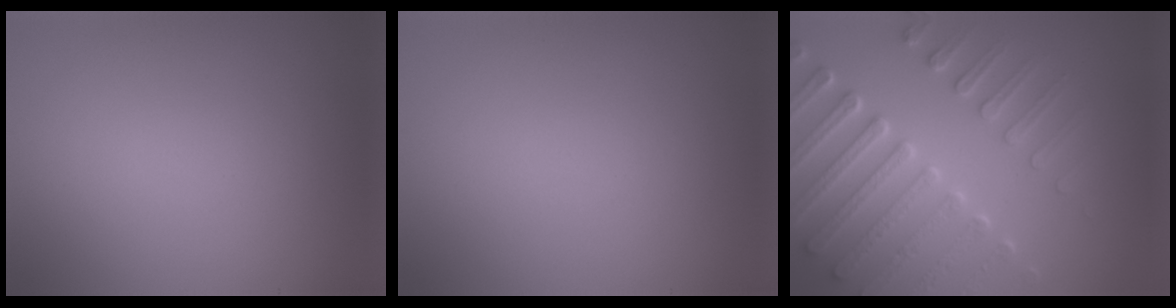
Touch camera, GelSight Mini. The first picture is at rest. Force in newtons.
{"total": 0.0}
{"total": 7.4, "press": 5.7, "slide": 4.7}